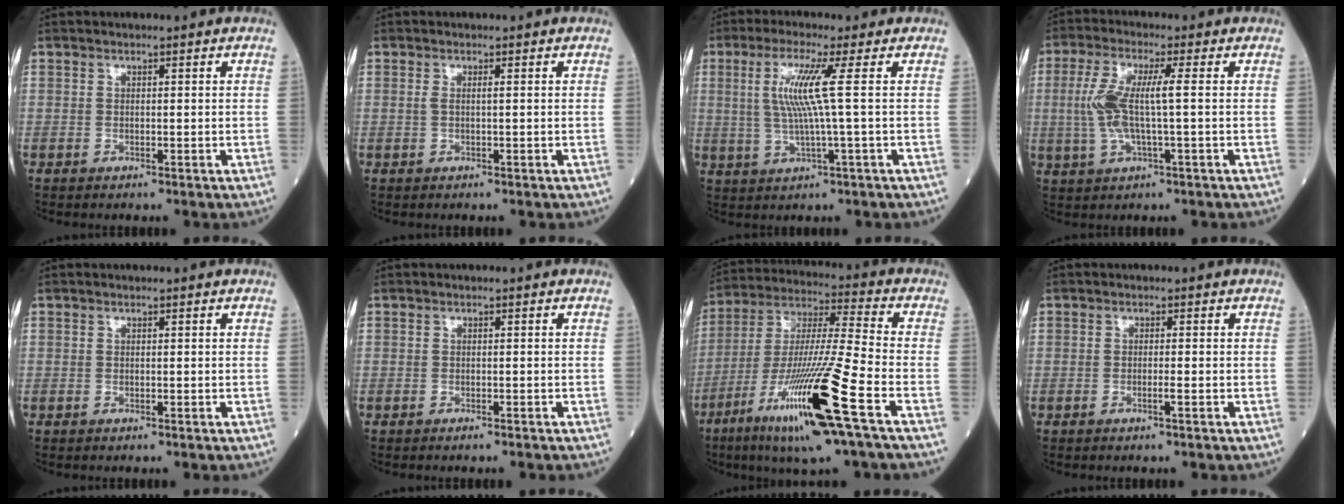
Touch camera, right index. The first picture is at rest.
{"total": 1.0, "force": [0.2, 0.1, 1.0], "torque": [-0.026, 0.002, 0.001]}
{"total": 7.0, "force": [1.2, -1.2, 6.8], "torque": [-0.148, 0.002, 0.029]}
{"total": 7.7, "force": [0.2, 1.2, 7.6], "torque": [-0.174, 0.013, 0.003]}
{"total": 0.0}
{"total": 1.0, "force": [-0.9, 0.1, 0.5], "torque": [-0.009, -0.002, -0.011]}
{"total": 19.4, "force": [-9.1, -0.3, 17.1], "torque": [-0.345, -0.036, -0.170]}
{"total": 1.1, "force": [-0.5, -0.2, 0.9], "torque": [-0.021, -0.001, -0.010]}